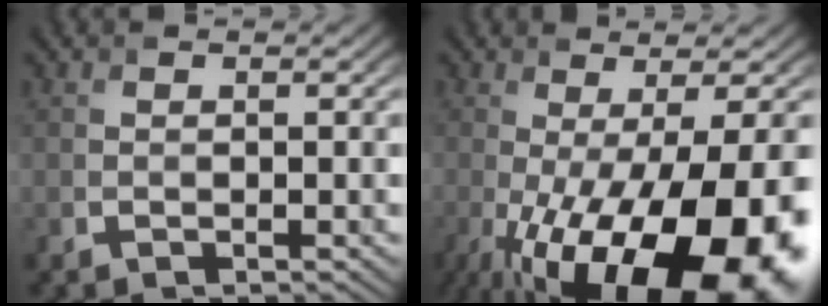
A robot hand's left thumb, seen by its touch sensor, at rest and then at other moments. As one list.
[{"total": 17.4, "force": [-7.0, 5.9, 14.8], "torque": [-0.254, -0.041, -0.092]}]